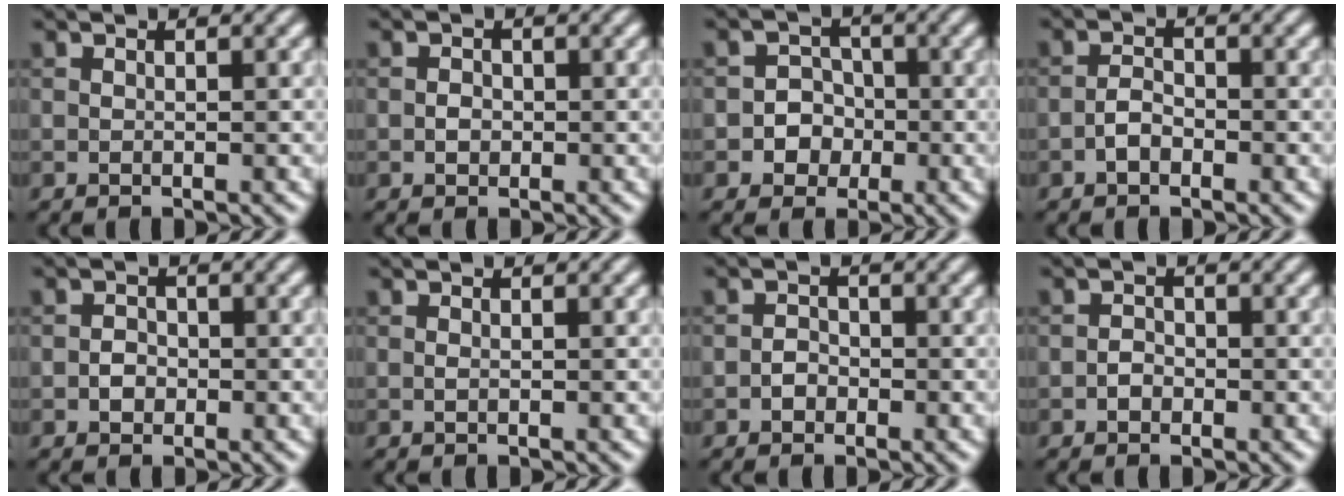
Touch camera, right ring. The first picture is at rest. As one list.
[{"total": 0.9, "force": [-0.2, 0.7, 0.5], "torque": [-0.007, -0.001, -0.005]}, {"total": 2.8, "force": [-0.8, 2.6, 0.7], "torque": [0.014, 0.002, -0.029]}, {"total": 1.6, "force": [-0.9, 0.8, 1.0], "torque": [-0.019, 0.006, -0.021]}, {"total": 1.2, "force": [-0.4, 1.0, 0.5], "torque": [-0.005, 0.002, -0.009]}, {"total": 0.0}, {"total": 1.1, "force": [-0.6, 0.9, 0.4], "torque": [-0.006, 0.003, -0.011]}, {"total": 1.0, "force": [-0.5, 0.8, 0.4], "torque": [-0.007, 0.002, -0.010]}]